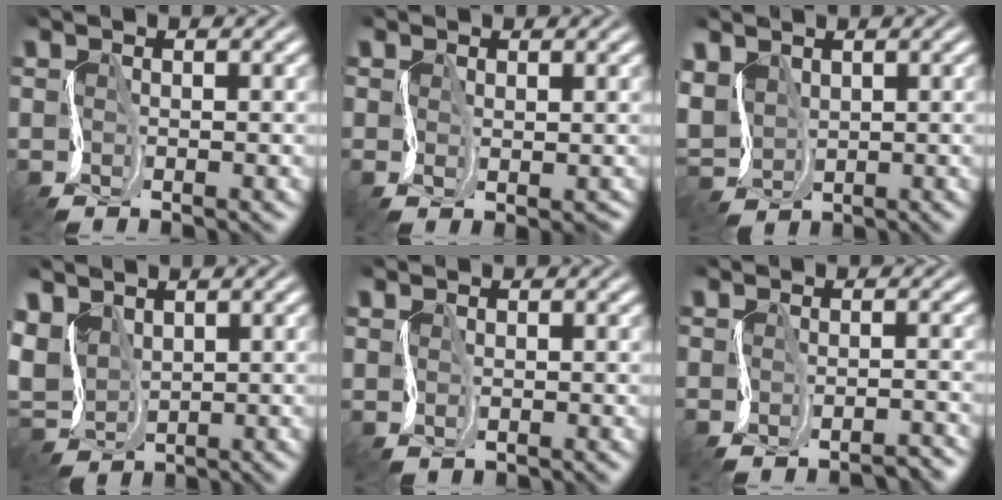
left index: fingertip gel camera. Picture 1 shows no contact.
{"total": 0.6, "force": [0.1, 0.6, 0.1], "torque": [-0.007, 0.003, -0.001]}
{"total": 2.2, "force": [1.4, 1.4, -1.0], "torque": [-0.008, 0.007, 0.024]}
{"total": 2.5, "force": [1.4, 2.1, -0.2], "torque": [-0.021, 0.011, 0.017]}
{"total": 1.1, "force": [0.2, 0.3, -1.0], "torque": [0.008, 0.003, 0.005]}
{"total": 1.8, "force": [-1.7, 0.3, -0.5], "torque": [0.003, 0.004, -0.033]}